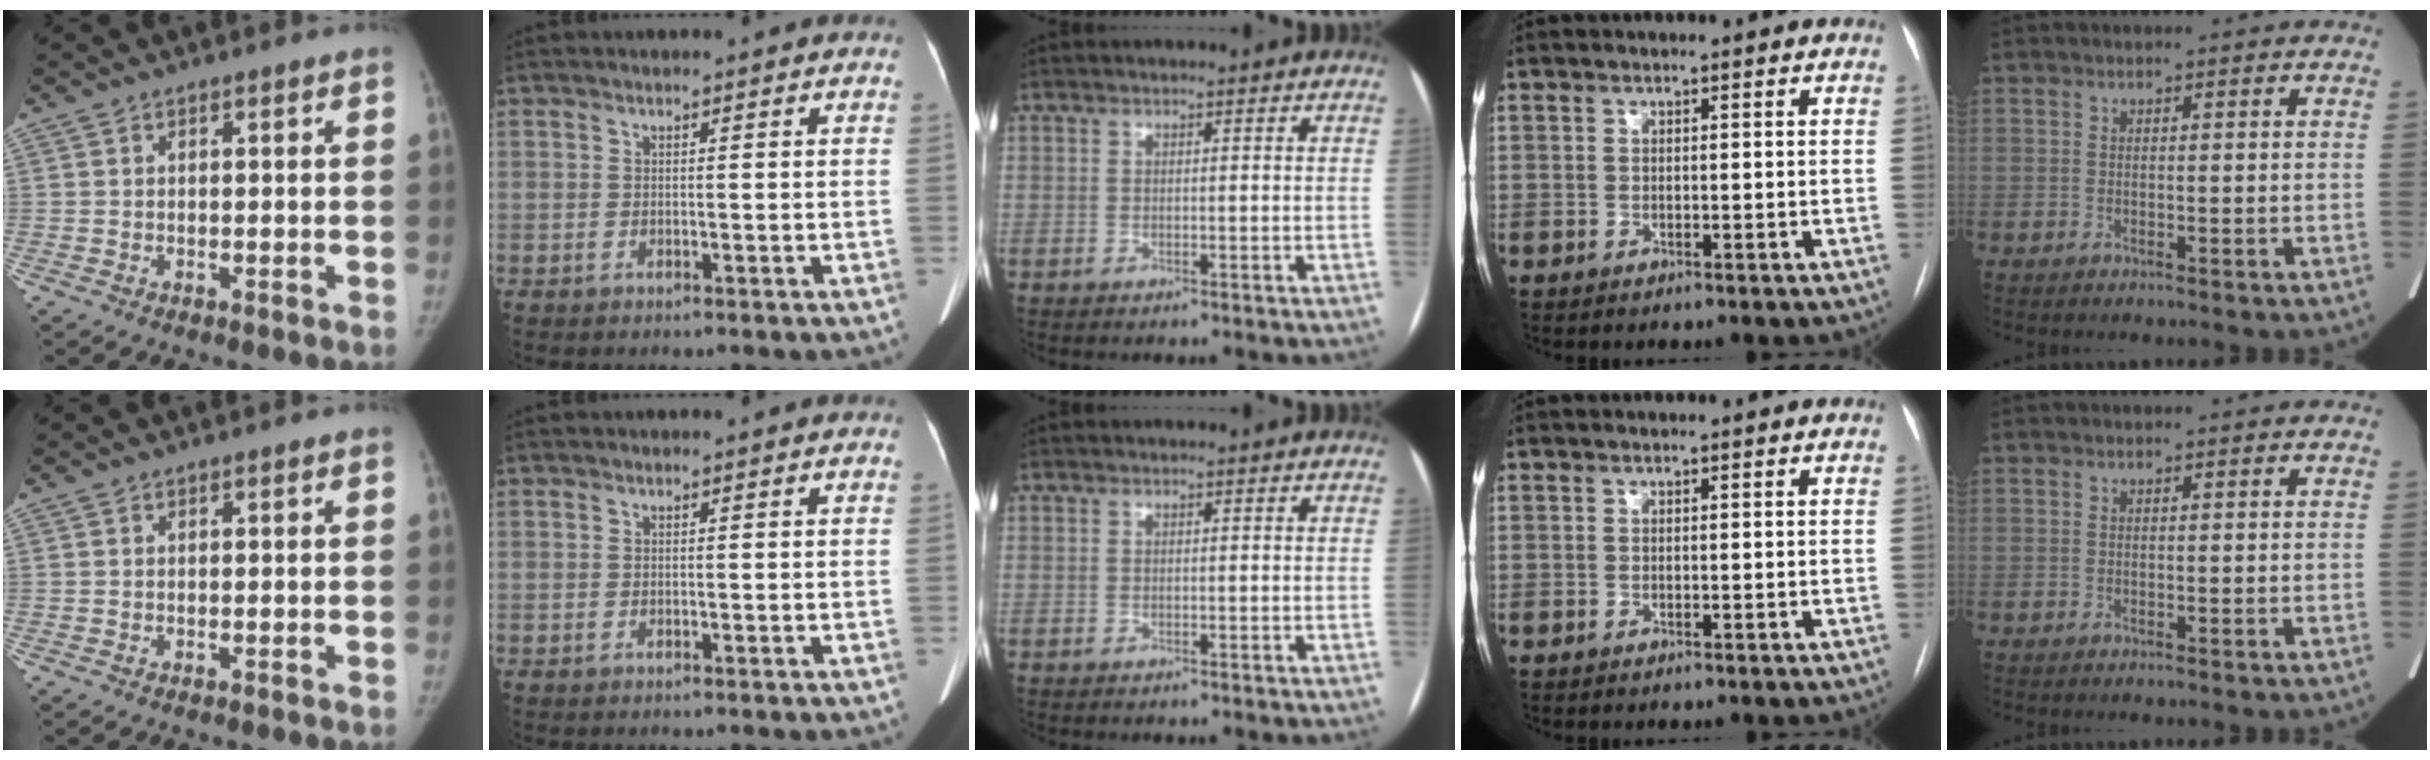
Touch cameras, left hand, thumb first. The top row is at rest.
{}